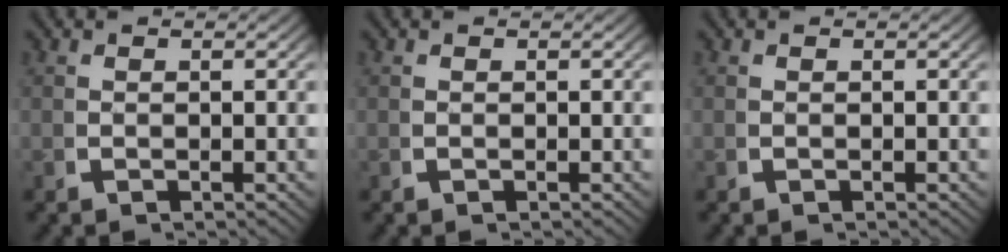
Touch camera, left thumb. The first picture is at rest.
{"total": 0.0}
{"total": 0.0}